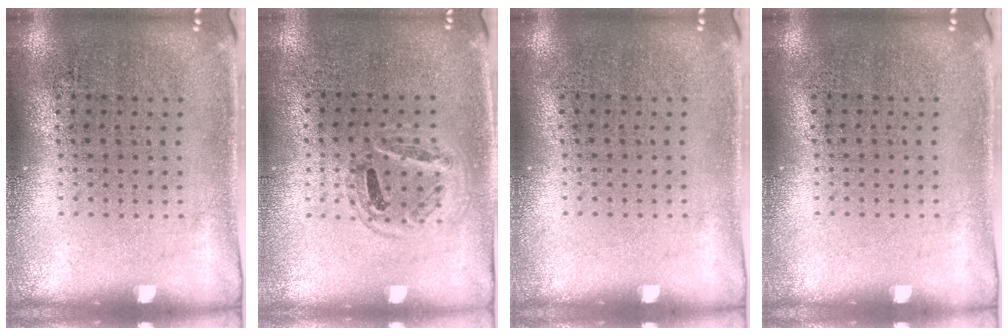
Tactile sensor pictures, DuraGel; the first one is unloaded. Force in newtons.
{"total": 0.8, "press": 0.8, "slide": 0.2}
{"total": 0.0}
{"total": 0.0}